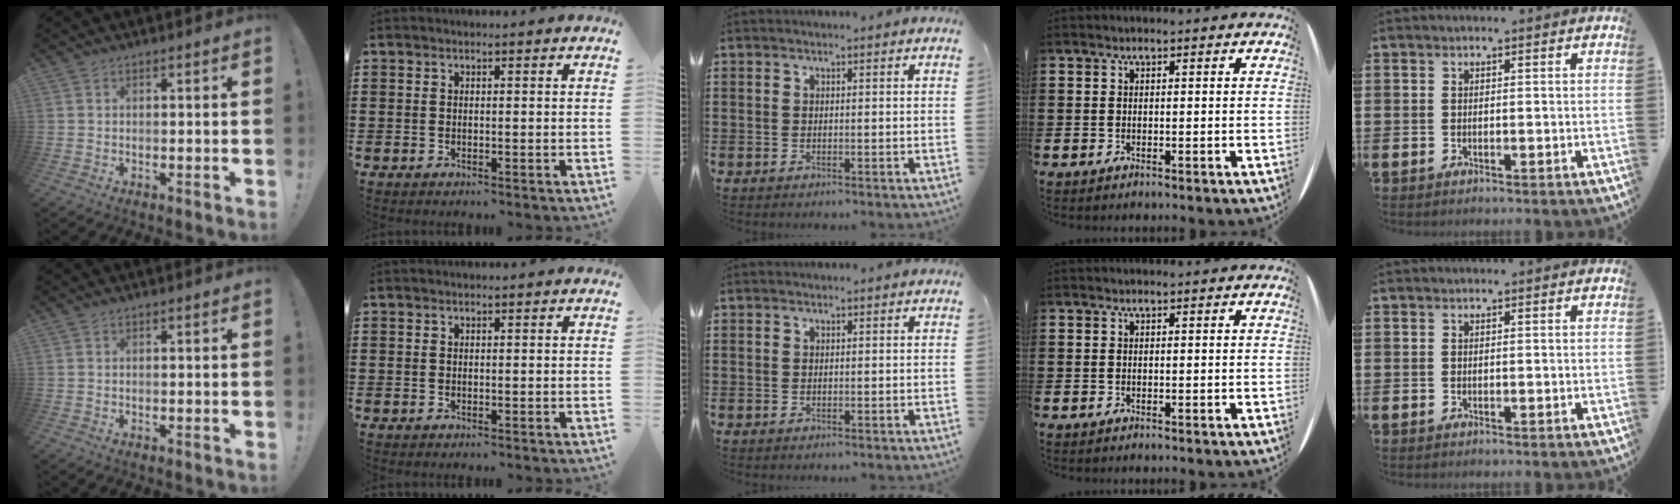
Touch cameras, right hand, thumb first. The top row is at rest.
{}